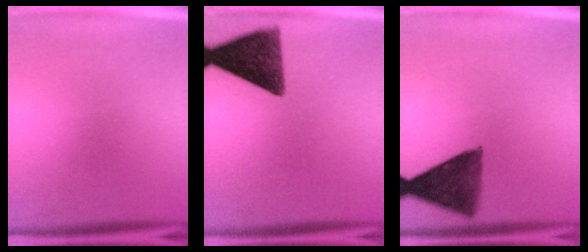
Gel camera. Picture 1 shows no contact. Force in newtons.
{"total": 12.3}
{"total": 9.7}